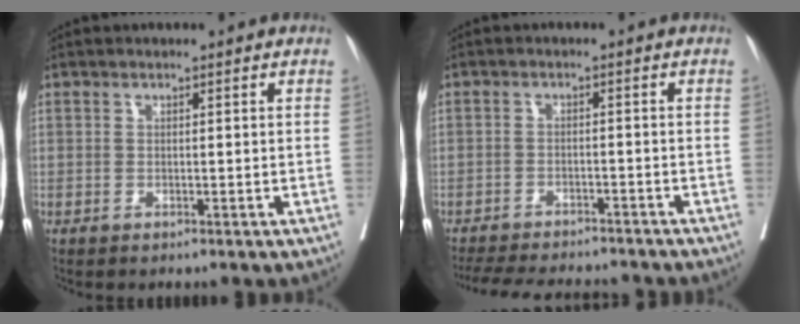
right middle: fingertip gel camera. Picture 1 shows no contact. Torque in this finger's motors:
{"motor_torque": [0.51, -0.77, 0.04, 0.00]}